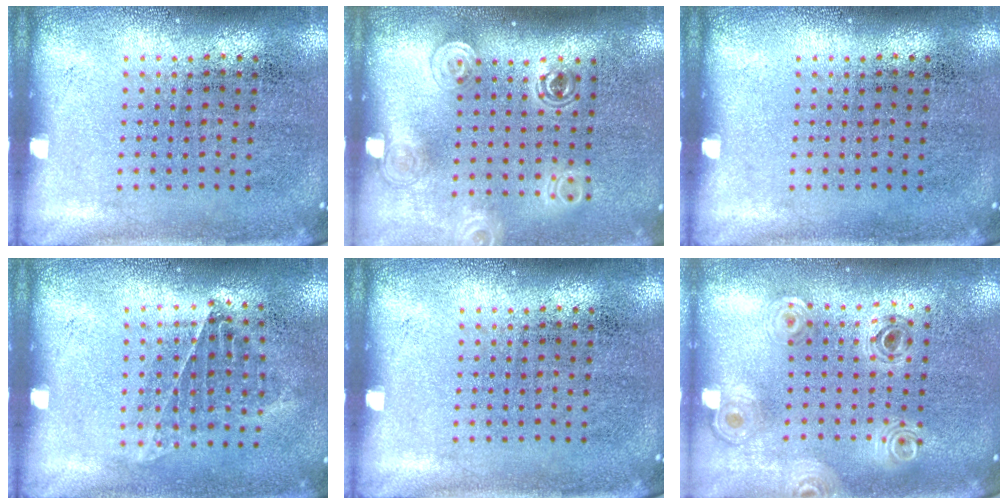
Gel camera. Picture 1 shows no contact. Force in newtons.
{"total": 1.4, "press": 1.2, "slide": 0.8}
{"total": 0.0}
{"total": 0.9, "press": 0.8, "slide": 0.4}
{"total": 0.0}
{"total": 0.8, "press": 0.8, "slide": 0.2}